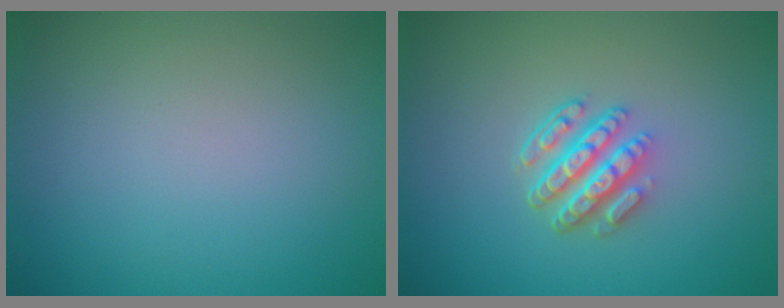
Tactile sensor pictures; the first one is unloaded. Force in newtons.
{"total": 4.6, "press": 3.3, "slide": 3.1}